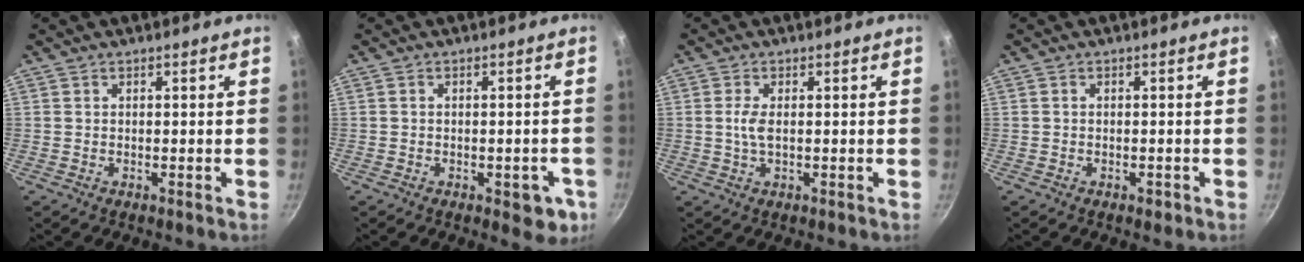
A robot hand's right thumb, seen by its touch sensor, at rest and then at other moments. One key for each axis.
{"total": 5.9, "fx": -2.3, "fy": 3.1, "fz": 4.5, "tx": -0.026, "ty": 0.016, "tz": -0.022}
{"total": 2.7, "fx": 0.1, "fy": 1.0, "fz": 2.6, "tx": -0.061, "ty": 0.001, "tz": -0.001}
{"total": 1.4, "fx": -0.8, "fy": 0.9, "fz": 0.9, "tx": -0.014, "ty": 0.005, "tz": -0.008}